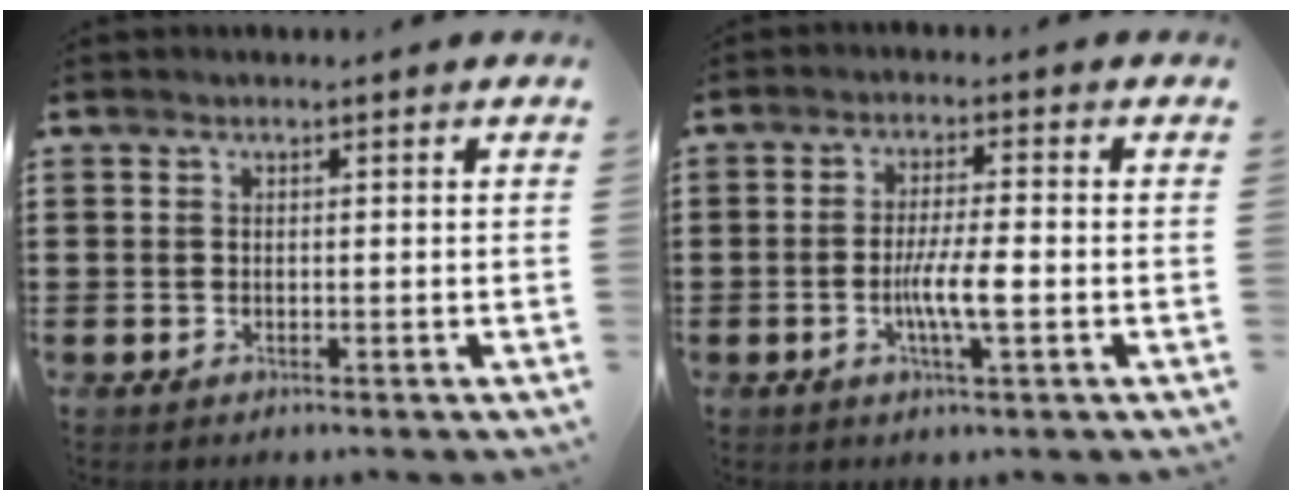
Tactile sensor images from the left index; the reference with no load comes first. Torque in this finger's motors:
{"motor_torque": [0.35, 0.05, 0.46, 0.10]}